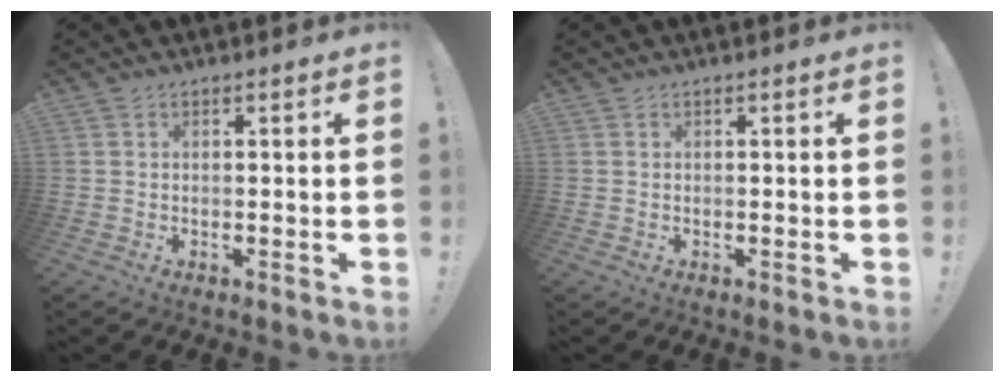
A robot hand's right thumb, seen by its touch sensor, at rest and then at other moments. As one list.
[{"total": 0.0}]